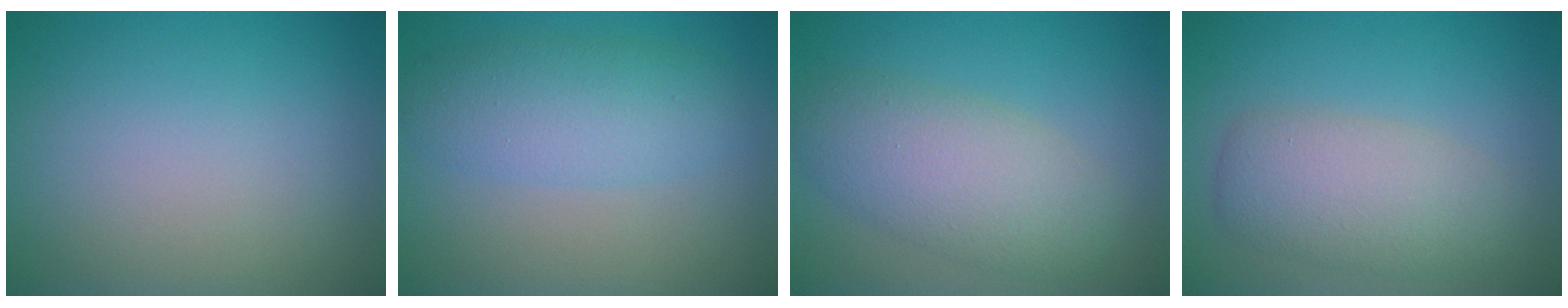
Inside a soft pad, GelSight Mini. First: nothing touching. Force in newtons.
{"total": 4.3, "press": 4.3, "slide": 0.0}
{"total": 5.5, "press": 5.5, "slide": 0.2}
{"total": 4.9, "press": 4.9, "slide": 0.1}